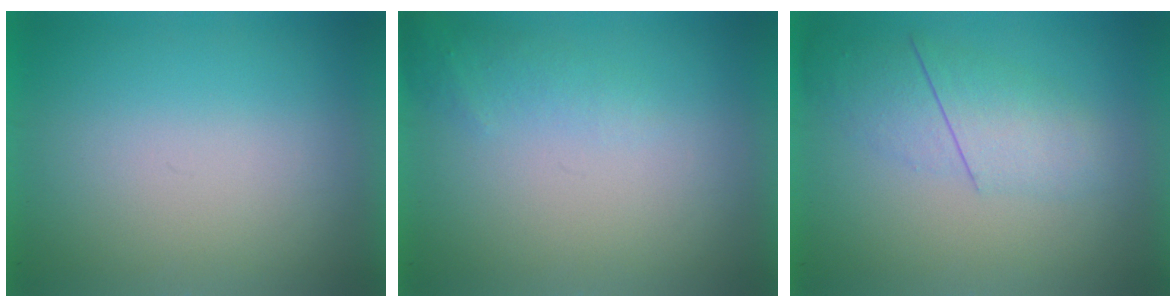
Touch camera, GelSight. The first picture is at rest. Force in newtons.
{"total": 1.3}
{"total": 2.3}